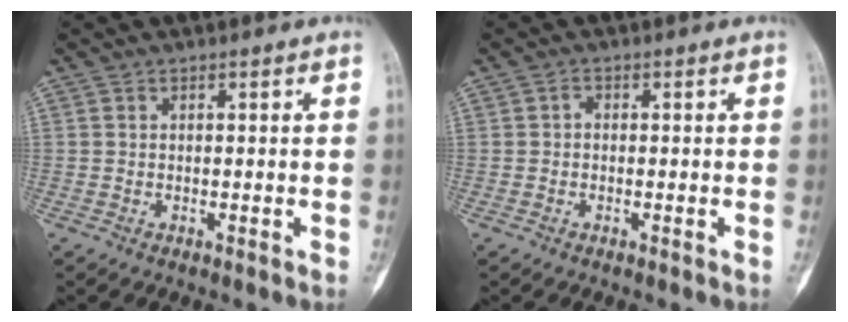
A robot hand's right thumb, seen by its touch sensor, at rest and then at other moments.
{"total": 0.9, "force": [-0.2, 0.6, 0.6], "torque": [-0.006, 0.002, -0.008]}